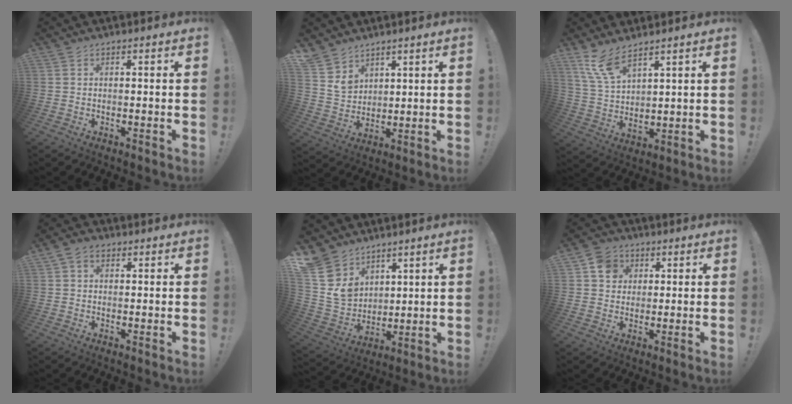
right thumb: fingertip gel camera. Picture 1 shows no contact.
{"total": 7.7, "force": [5.6, 5.2, 0.6], "torque": [-0.015, -0.049, 0.113]}
{"total": 9.8, "force": [7.4, 3.1, 5.7], "torque": [-0.118, -0.035, 0.142]}
{"total": 3.5, "force": [1.2, 2.5, 2.1], "torque": [-0.037, 0.000, 0.022]}
{"total": 11.8, "force": [6.6, 9.3, 2.7], "torque": [-0.060, -0.059, 0.138]}
{"total": 7.4, "force": [2.2, 6.7, 2.4], "torque": [-0.032, 0.000, 0.044]}